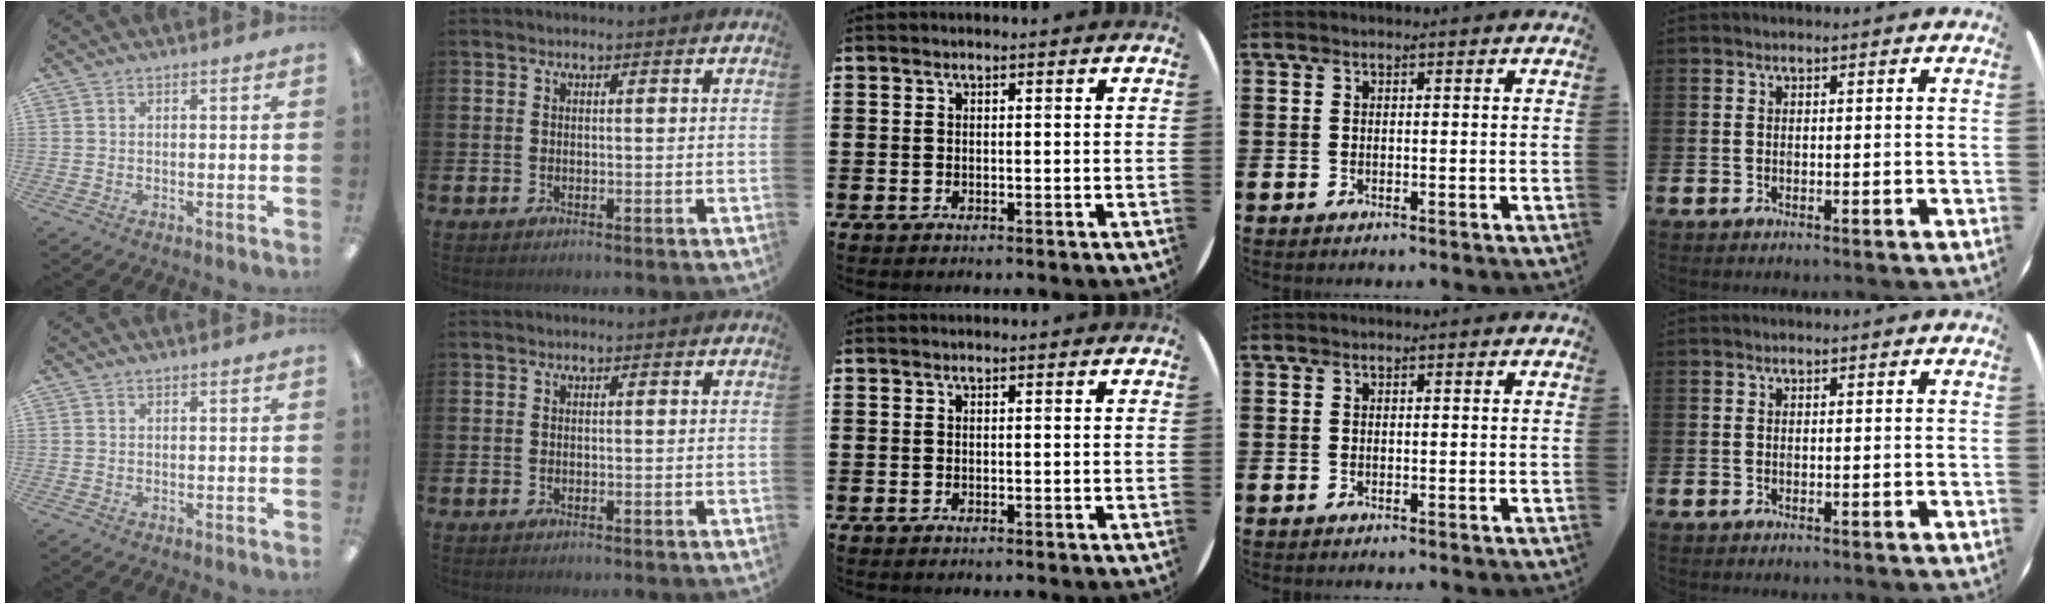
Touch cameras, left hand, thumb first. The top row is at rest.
{}